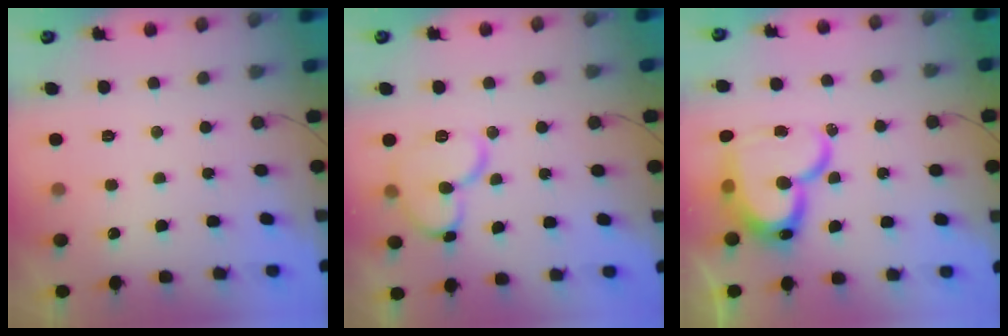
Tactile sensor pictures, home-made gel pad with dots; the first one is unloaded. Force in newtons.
{"total": 12.3, "press": 12.1, "slide": 1.9}
{"total": 21.8, "press": 21.7, "slide": 2.2}